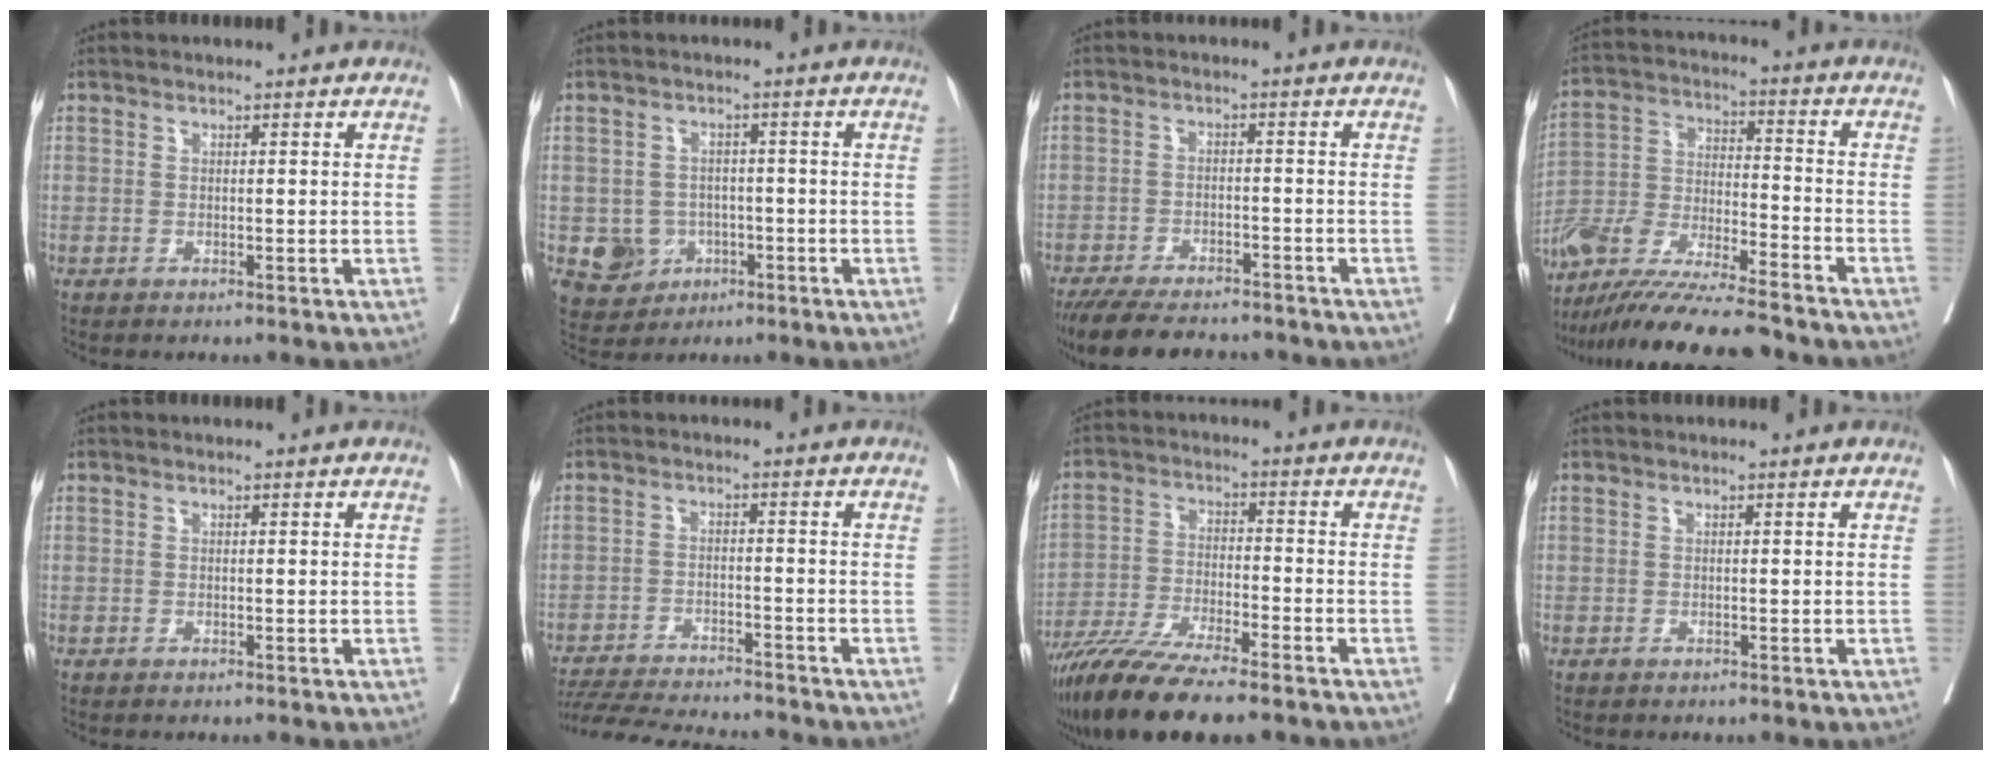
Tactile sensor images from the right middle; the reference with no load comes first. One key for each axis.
{"total": 5.3, "fx": -1.6, "fy": 4.9, "fz": 1.2, "tx": -0.014, "ty": 0.007, "tz": -0.017}
{"total": 12.5, "fx": -11.0, "fy": 3.2, "fz": 5.1, "tx": -0.088, "ty": -0.008, "tz": -0.160}
{"total": 19.9, "fx": -17.2, "fy": 2.0, "fz": 9.7, "tx": -0.205, "ty": -0.024, "tz": -0.308}
{"total": 0.0}
{"total": 13.4, "fx": -12.6, "fy": 1.0, "fz": 4.5, "tx": -0.073, "ty": -0.012, "tz": -0.190}
{"total": 14.2, "fx": -11.2, "fy": 1.8, "fz": 8.6, "tx": -0.159, "ty": -0.038, "tz": -0.193}
{"total": 0.0}